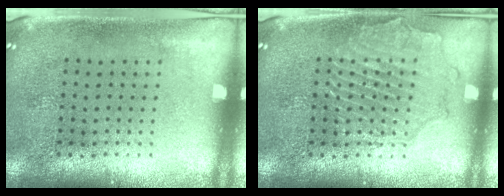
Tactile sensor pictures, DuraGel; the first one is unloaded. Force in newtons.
{"total": 2.1, "press": 2.1, "slide": 0.2}